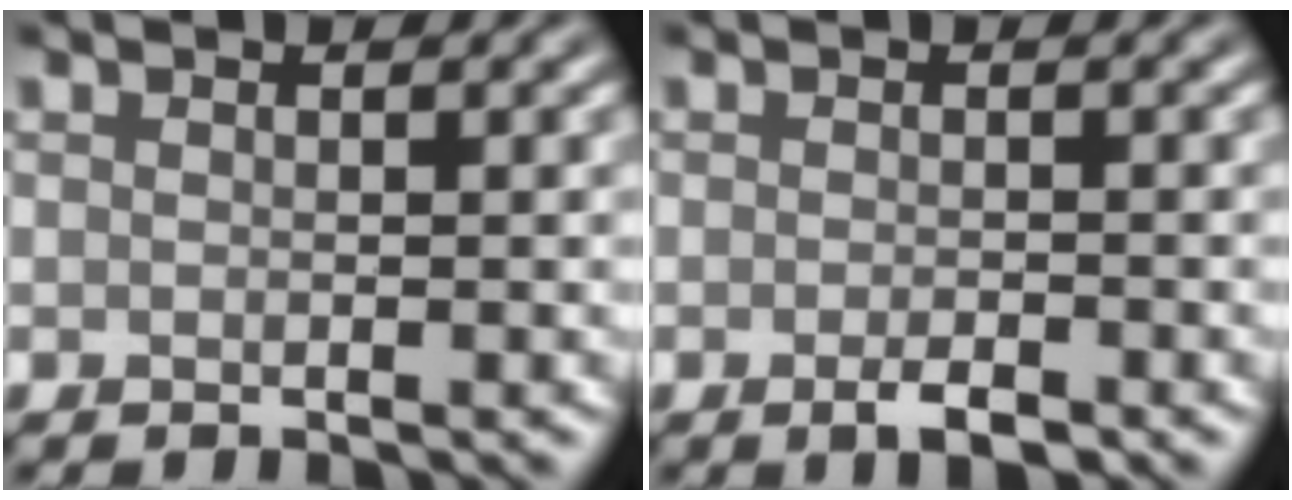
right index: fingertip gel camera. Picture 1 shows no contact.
{"total": 1.7, "force": [-0.9, 0.5, 1.2], "torque": [-0.021, -0.003, -0.015]}